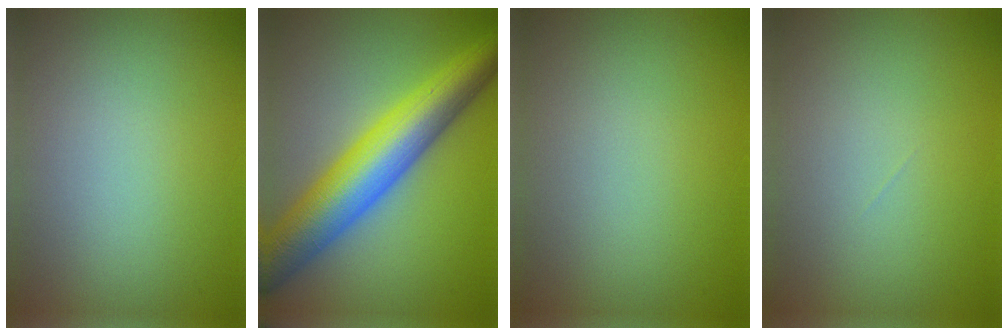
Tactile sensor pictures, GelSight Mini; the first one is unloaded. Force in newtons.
{"total": 10.0, "press": 10.0, "slide": 0.1}
{"total": 0.0}
{"total": 0.0}